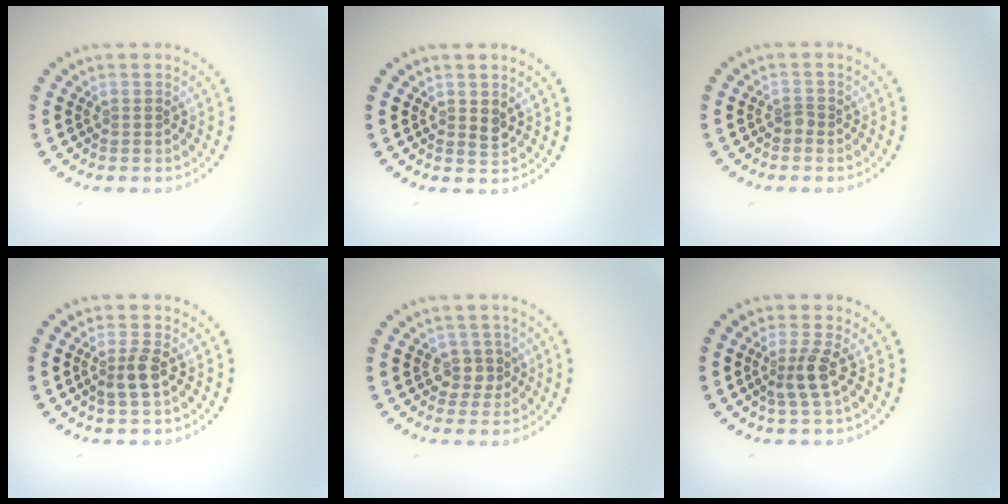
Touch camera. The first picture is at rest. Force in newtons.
{"total": 1.1, "press": 1.0, "slide": 0.3}
{"total": 0.7, "press": 0.5, "slide": 0.5}
{"total": 2.2, "press": 2.0, "slide": 0.8}
{"total": 2.0, "press": 1.8, "slide": 1.0}
{"total": 2.4, "press": 1.8, "slide": 1.6}